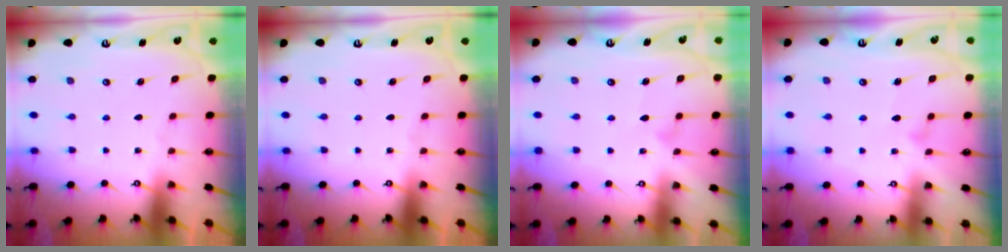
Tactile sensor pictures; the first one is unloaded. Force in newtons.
{"total": 0.0}
{"total": 5.9, "press": 5.9, "slide": 0.4}
{"total": 6.4, "press": 6.4, "slide": 0.4}